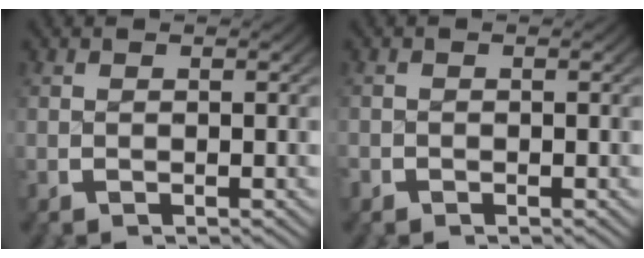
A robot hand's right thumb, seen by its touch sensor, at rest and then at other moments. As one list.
[{"total": 0.9, "force": [-0.5, 0.3, -0.7], "torque": [0.014, -0.004, -0.010]}]